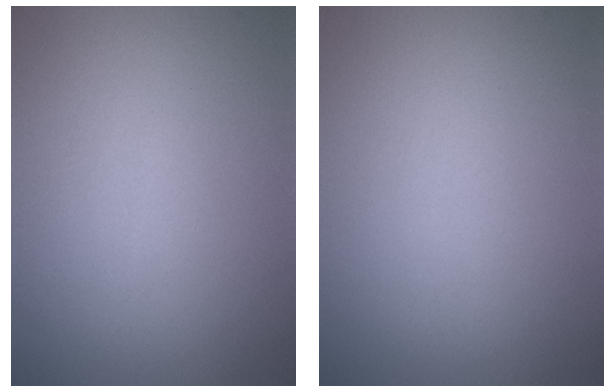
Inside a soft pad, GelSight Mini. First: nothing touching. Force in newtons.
{"total": 0.0}